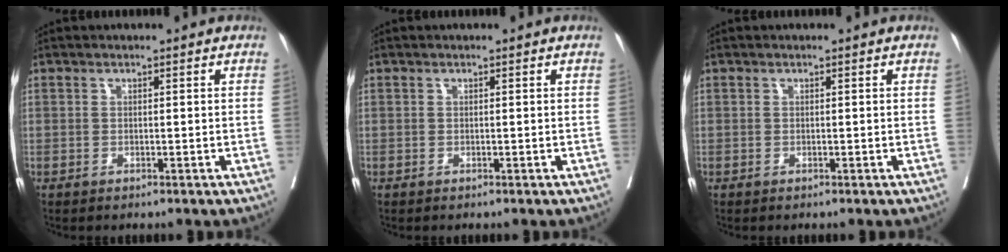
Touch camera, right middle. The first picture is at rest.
{"total": 0.0}
{"total": 0.0}